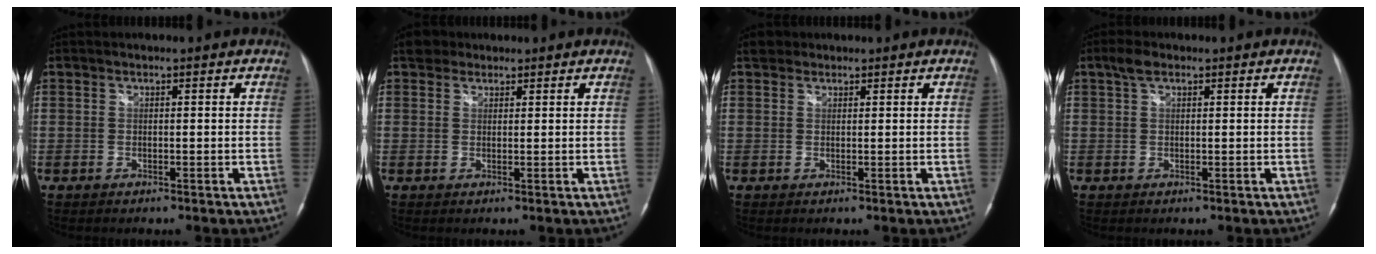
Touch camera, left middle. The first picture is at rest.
{"total": 2.5, "force": [1.8, 1.7, 0.3], "torque": [-0.009, 0.016, 0.030]}
{"total": 1.8, "force": [1.3, 1.2, 0.2], "torque": [-0.006, 0.017, 0.020]}
{"total": 2.1, "force": [1.3, 1.0, 1.3], "torque": [-0.031, 0.014, 0.026]}